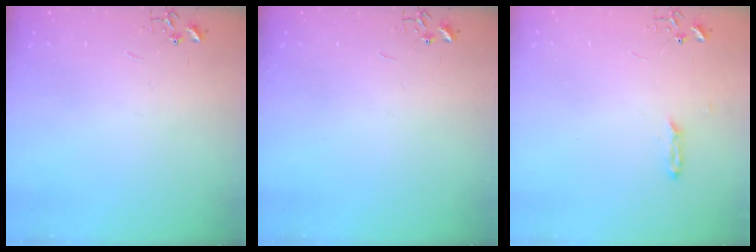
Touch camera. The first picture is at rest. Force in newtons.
{"total": 0.0}
{"total": 2.3, "press": 2.2, "slide": 0.4}